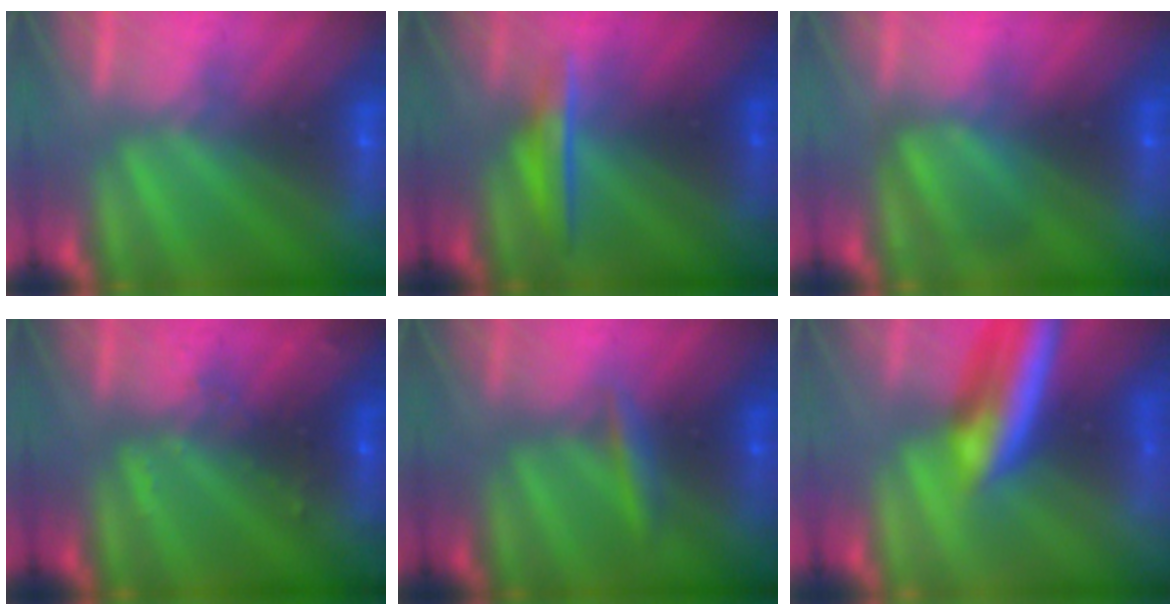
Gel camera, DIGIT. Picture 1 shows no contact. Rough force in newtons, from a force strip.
{"total": 1.7}
{"total": 2.4}
{"total": 2.9}
{"total": 2.4}
{"total": 8.3}